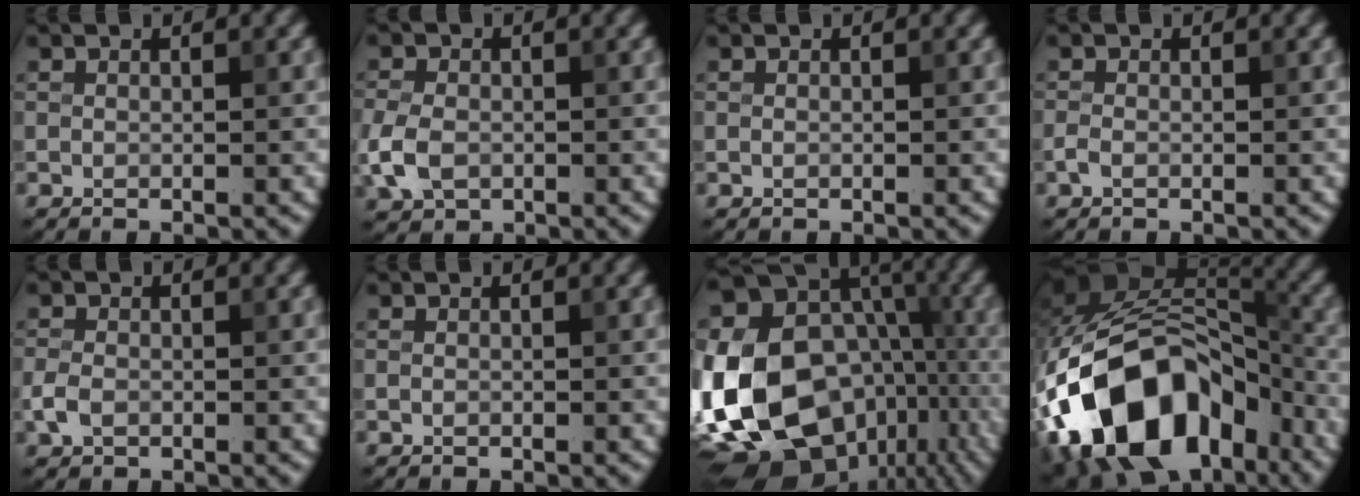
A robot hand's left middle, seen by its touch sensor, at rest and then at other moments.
{"total": 3.8, "force": [-1.0, 2.8, 2.3], "torque": [-0.059, -0.005, -0.024]}
{"total": 0.0}
{"total": 0.8, "force": [-0.4, 0.4, 0.6], "torque": [-0.014, -0.001, -0.012]}
{"total": 1.9, "force": [-0.6, 1.4, 1.1], "torque": [-0.024, 0.000, -0.017]}
{"total": 0.0}
{"total": 20.9, "force": [-4.6, 16.0, 12.6], "torque": [-0.263, -0.020, -0.048]}
{"total": 17.1, "force": [-7.8, 10.8, 10.7], "torque": [-0.188, 0.003, -0.140]}